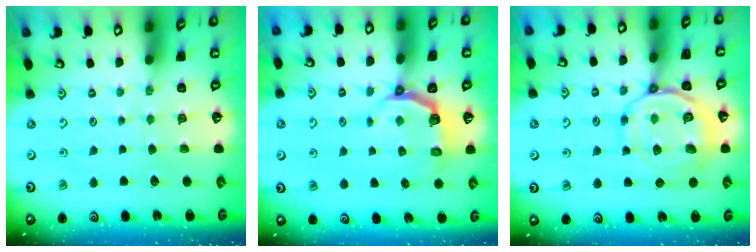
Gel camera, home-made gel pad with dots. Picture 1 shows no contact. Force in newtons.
{"total": 4.5, "press": 3.0, "slide": 3.4}
{"total": 13.3, "press": 13.2, "slide": 1.3}